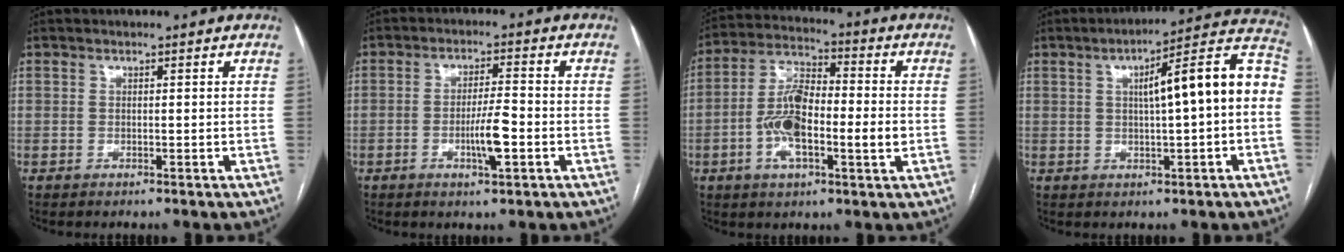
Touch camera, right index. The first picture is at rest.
{"total": 5.7, "force": [-1.8, 0.6, 5.4], "torque": [-0.099, -0.003, -0.030]}
{"total": 12.3, "force": [-1.8, 4.0, 11.5], "torque": [-0.228, 0.019, -0.036]}
{"total": 14.0, "force": [1.1, 1.3, 13.9], "torque": [-0.190, 0.041, 0.012]}